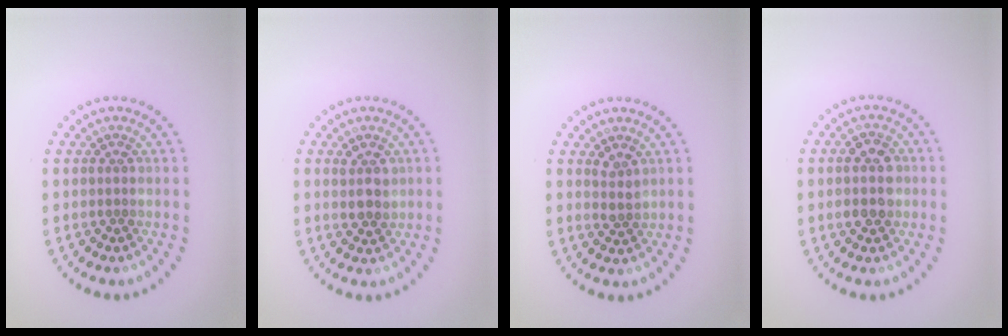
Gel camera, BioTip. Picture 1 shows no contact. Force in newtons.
{"total": 2.1, "press": 1.9, "slide": 0.9}
{"total": 1.3, "press": 1.1, "slide": 0.8}
{"total": 3.3, "press": 3.3, "slide": 0.2}